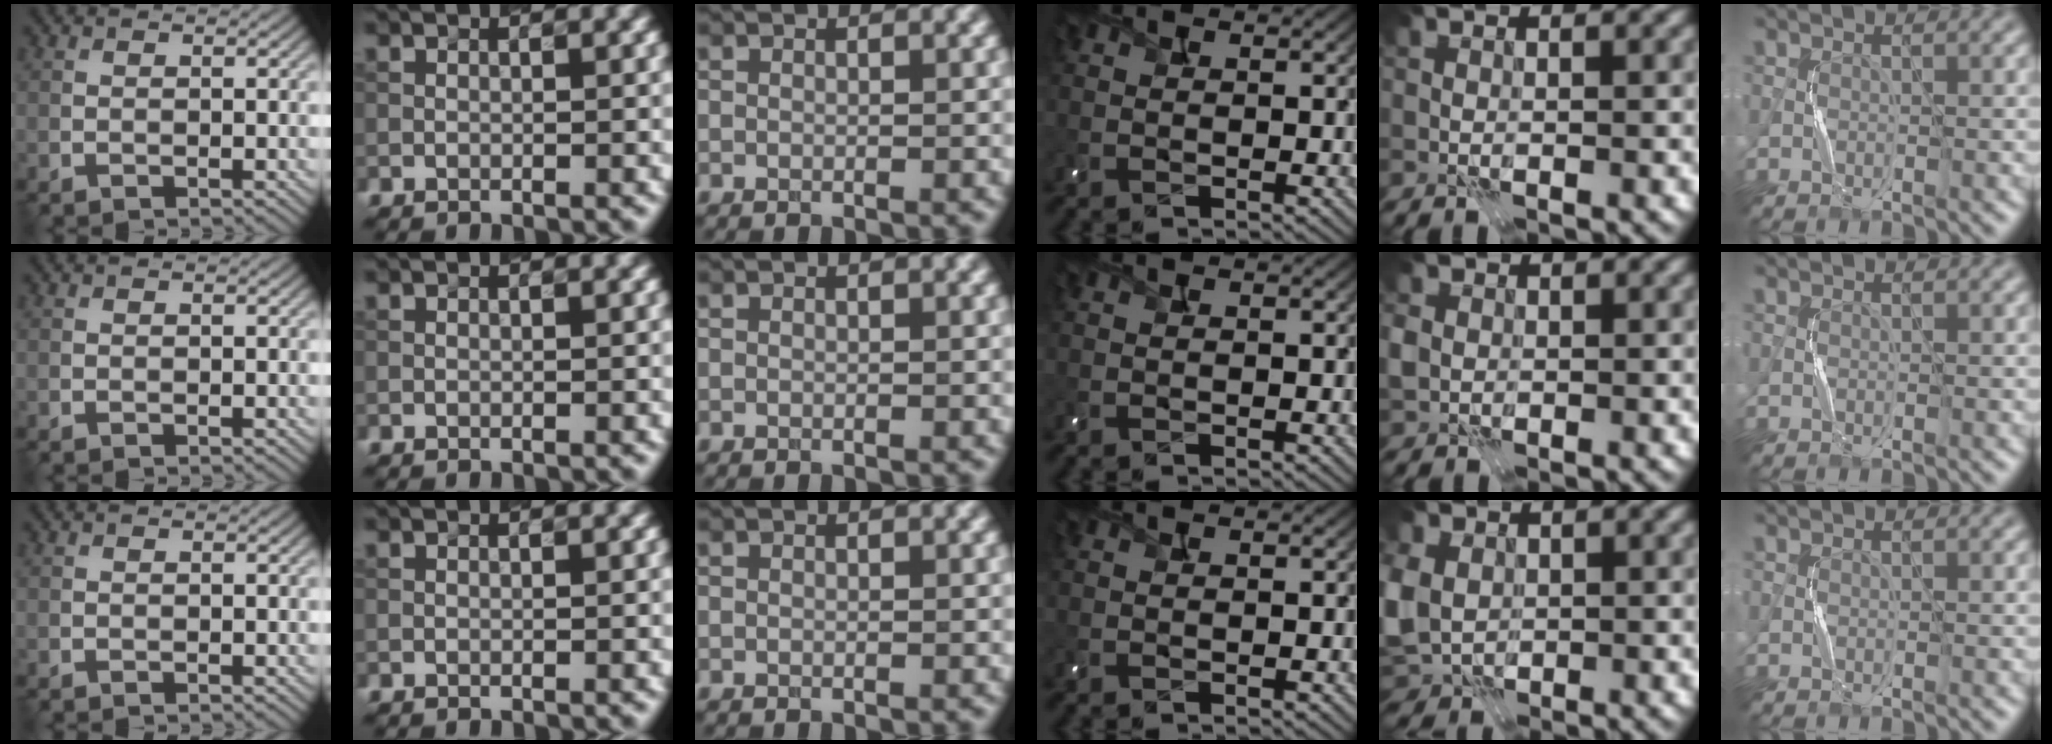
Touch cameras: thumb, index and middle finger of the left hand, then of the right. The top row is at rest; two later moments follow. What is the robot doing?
{"motion": "press", "object": "camera"}